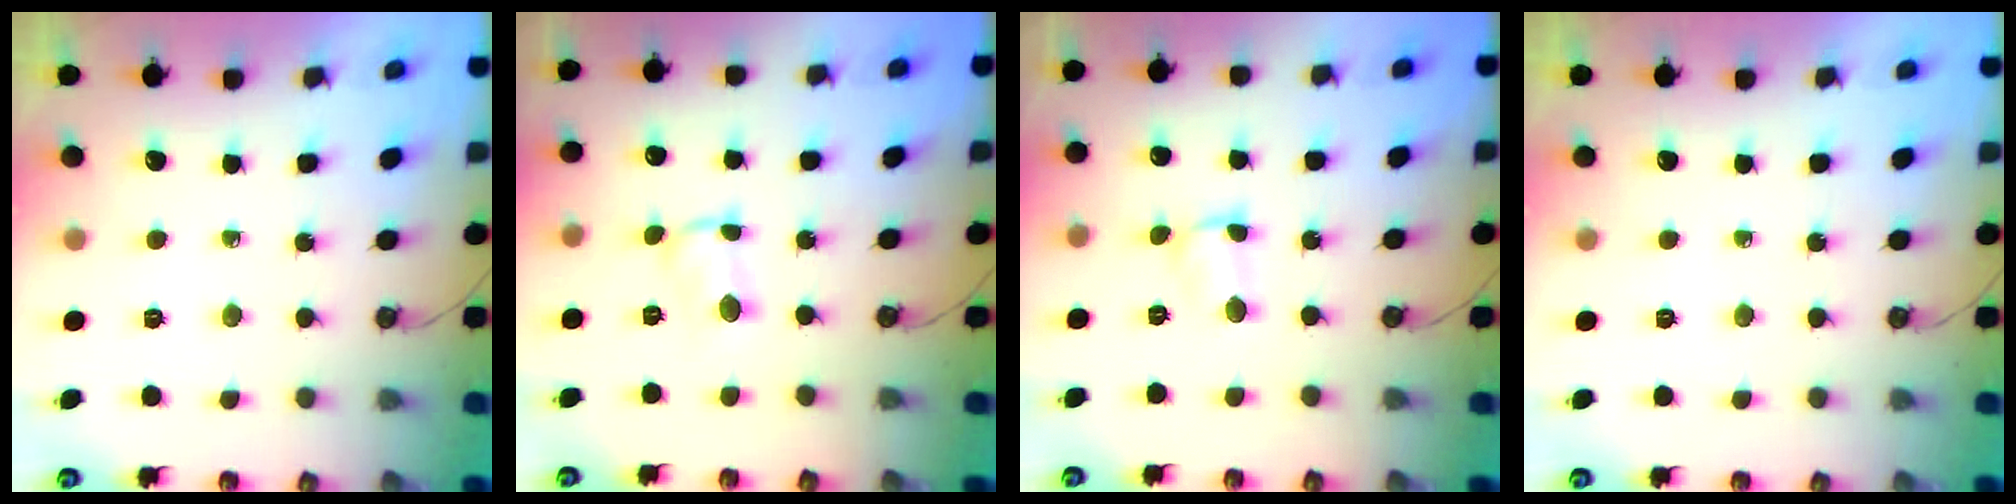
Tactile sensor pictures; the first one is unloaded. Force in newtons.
{"total": 1.6, "press": 1.6, "slide": 0.3}
{"total": 1.5, "press": 1.4, "slide": 0.5}
{"total": 0.0}